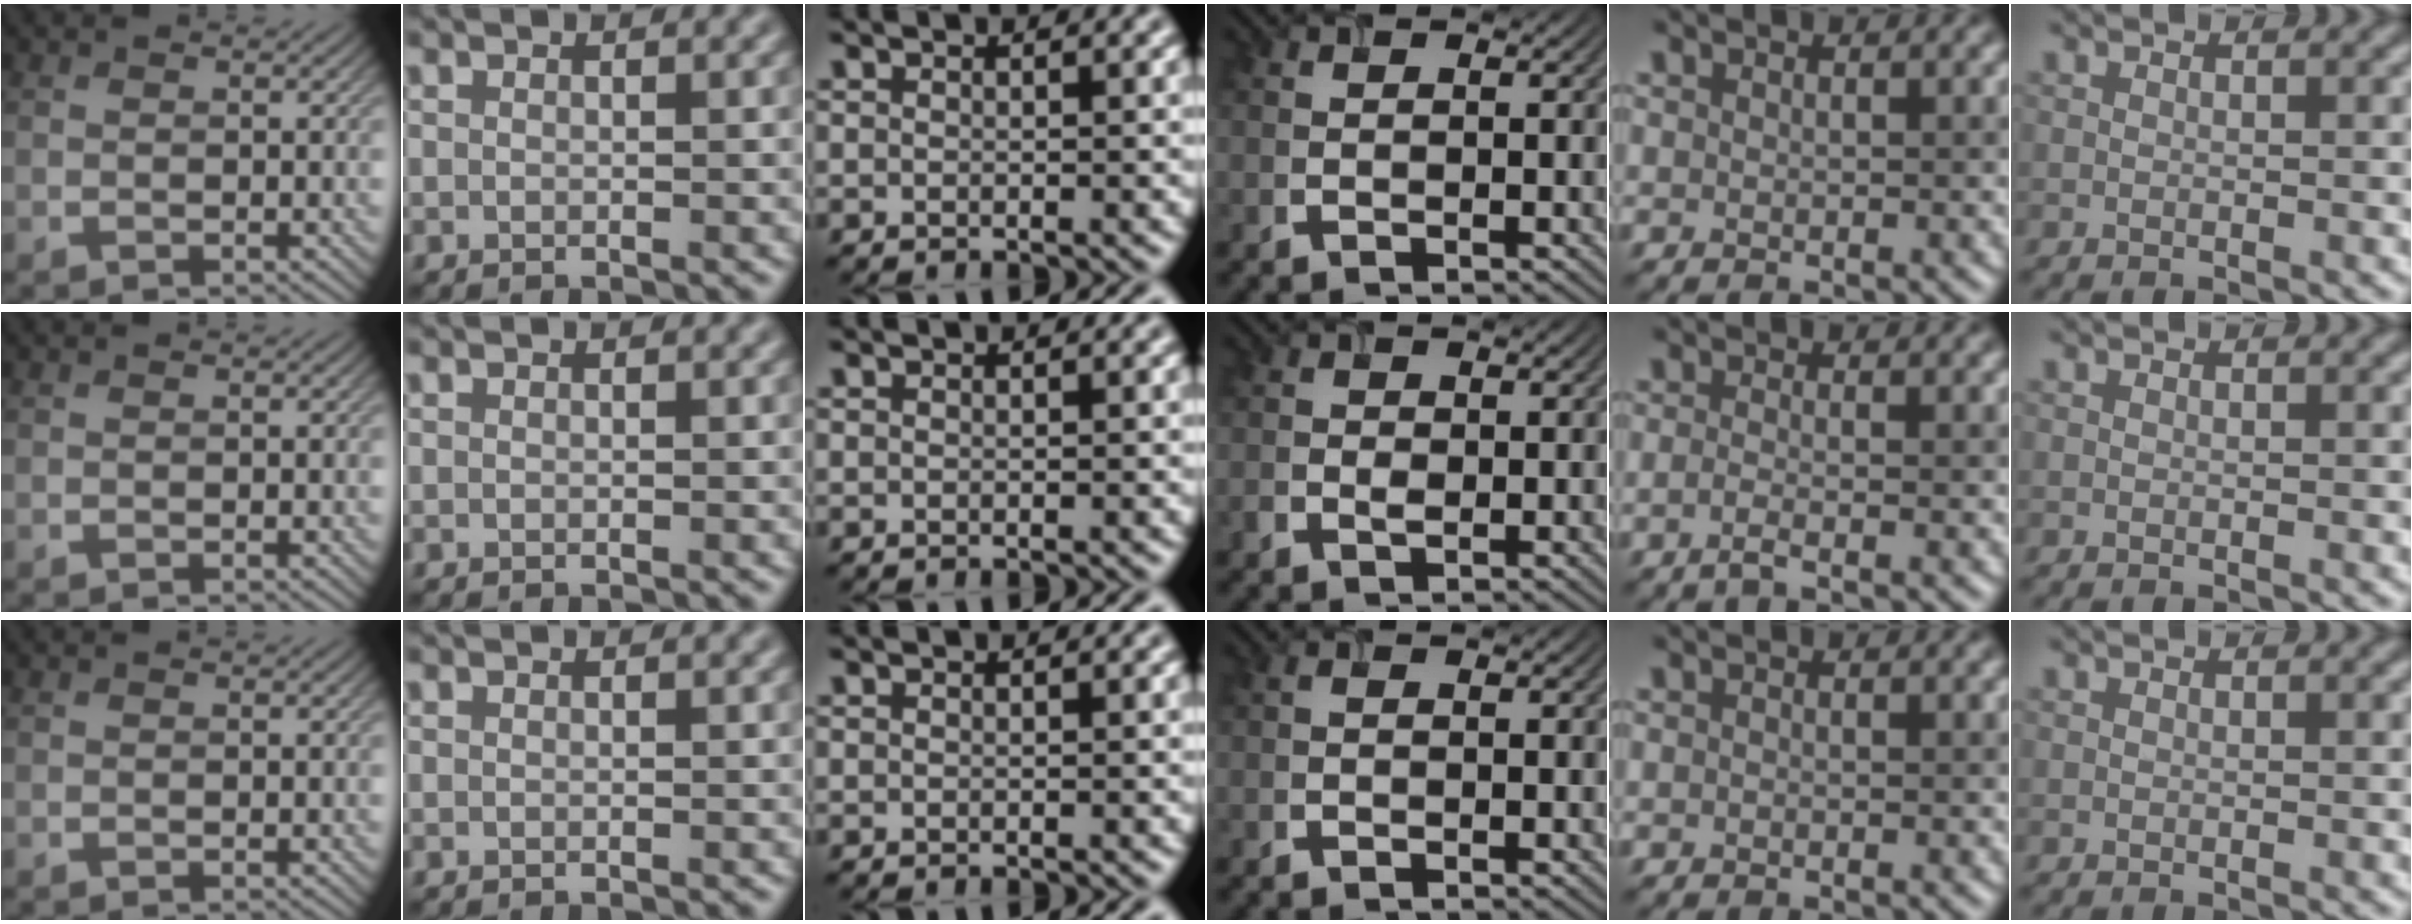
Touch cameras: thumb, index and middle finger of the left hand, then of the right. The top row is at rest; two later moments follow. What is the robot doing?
{"motion": "insert", "object": "airpods case & airpods"}